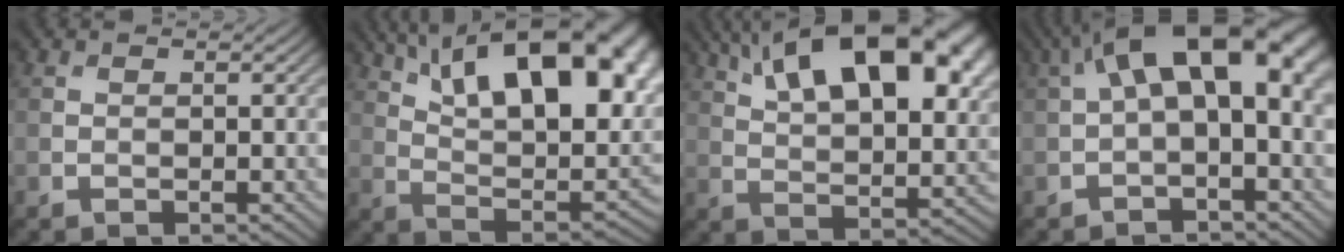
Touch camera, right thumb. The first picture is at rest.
{"total": 22.6, "force": [10.4, 10.1, 17.3], "torque": [-0.257, 0.049, 0.167]}
{"total": 19.5, "force": [10.1, 8.4, 14.4], "torque": [-0.227, 0.032, 0.150]}
{"total": 12.3, "force": [2.6, 5.8, 10.5], "torque": [-0.174, 0.018, 0.042]}